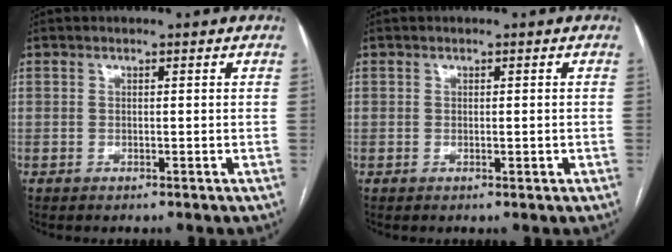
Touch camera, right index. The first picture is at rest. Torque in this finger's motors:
{"motor_torque": [-0.28, 0.25, 0.00, 0.01]}